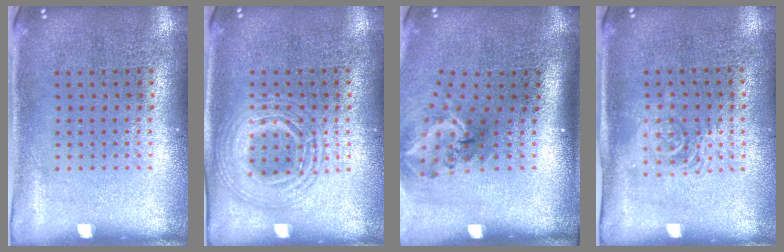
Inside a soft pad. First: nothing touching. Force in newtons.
{"total": 2.1, "press": 2.0, "slide": 0.3}
{"total": 2.0, "press": 1.3, "slide": 1.5}
{"total": 1.4, "press": 1.2, "slide": 0.7}